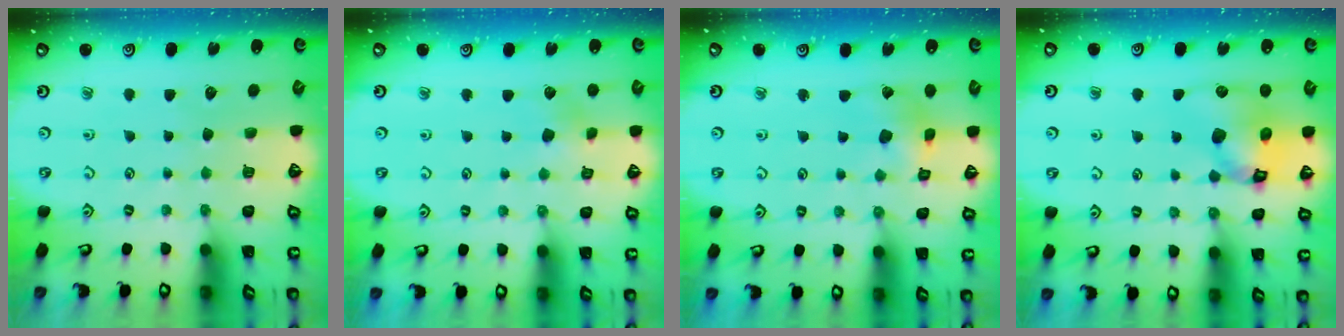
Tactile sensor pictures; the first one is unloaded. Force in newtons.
{"total": 5.0, "press": 5.0, "slide": 0.4}
{"total": 5.1, "press": 5.1, "slide": 0.4}
{"total": 12.6, "press": 12.5, "slide": 1.6}